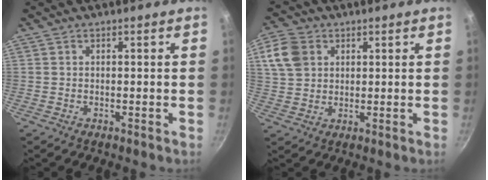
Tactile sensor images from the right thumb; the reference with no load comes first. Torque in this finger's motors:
{"motor_torque": [0.10, 0.20, 0.74, 0.59, 0.05]}